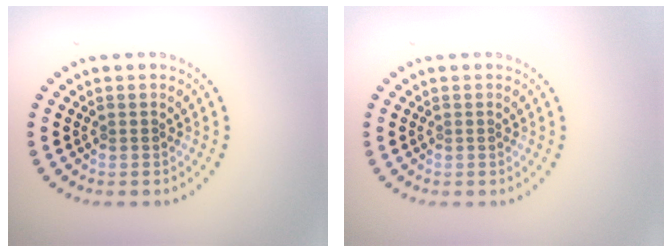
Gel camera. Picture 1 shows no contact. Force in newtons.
{"total": 0.0}